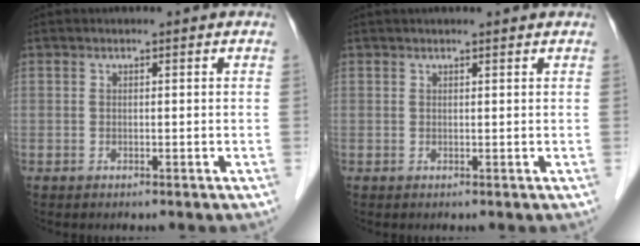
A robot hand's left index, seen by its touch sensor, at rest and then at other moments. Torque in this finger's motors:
{"motor_torque": [0.18, -0.23, -0.04, 0.01]}